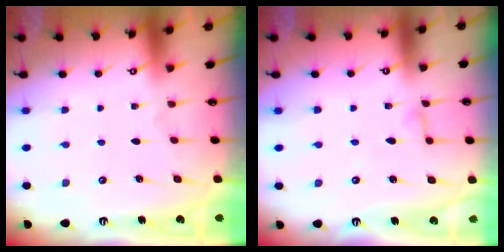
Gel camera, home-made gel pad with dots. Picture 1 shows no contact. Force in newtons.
{"total": 2.3, "press": 2.3, "slide": 0.2}